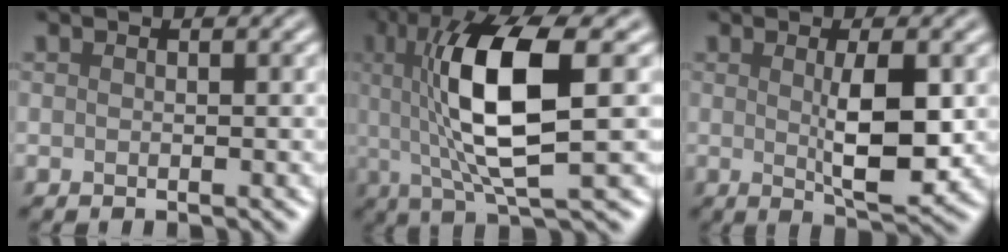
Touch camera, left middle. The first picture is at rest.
{"total": 10.0, "force": [1.3, 2.6, 9.6], "torque": [-0.171, 0.002, 0.029]}
{"total": 5.0, "force": [0.4, 1.2, 4.8], "torque": [-0.082, -0.005, 0.010]}